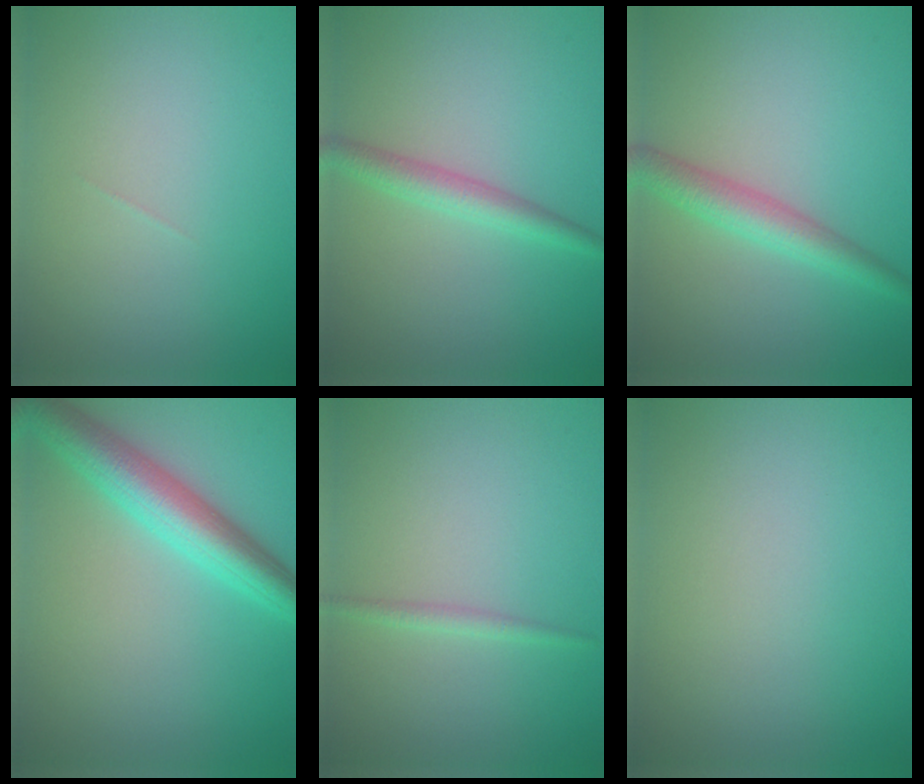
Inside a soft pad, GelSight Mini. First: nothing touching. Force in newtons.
{"total": 2.5, "press": 2.5, "slide": 0.0}
{"total": 3.4, "press": 3.4, "slide": 0.0}
{"total": 5.8, "press": 5.8, "slide": 0.1}
{"total": 1.1, "press": 1.1, "slide": 0.1}
{"total": 0.0}